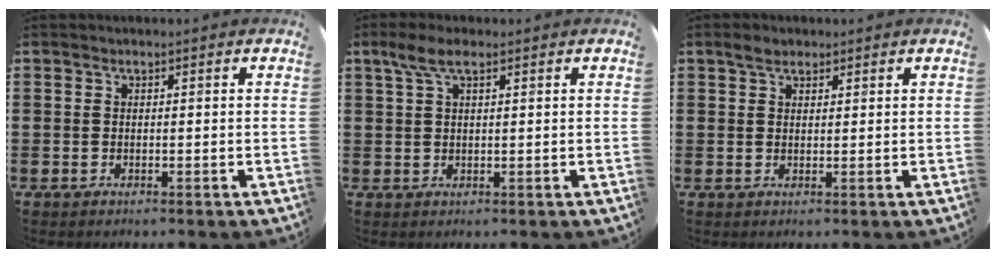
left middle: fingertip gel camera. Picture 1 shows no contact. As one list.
[{"total": 3.6, "force": [2.0, 1.2, 2.7], "torque": [-0.049, 0.005, 0.033]}, {"total": 2.0, "force": [1.7, 0.9, 0.7], "torque": [-0.006, 0.003, 0.029]}]